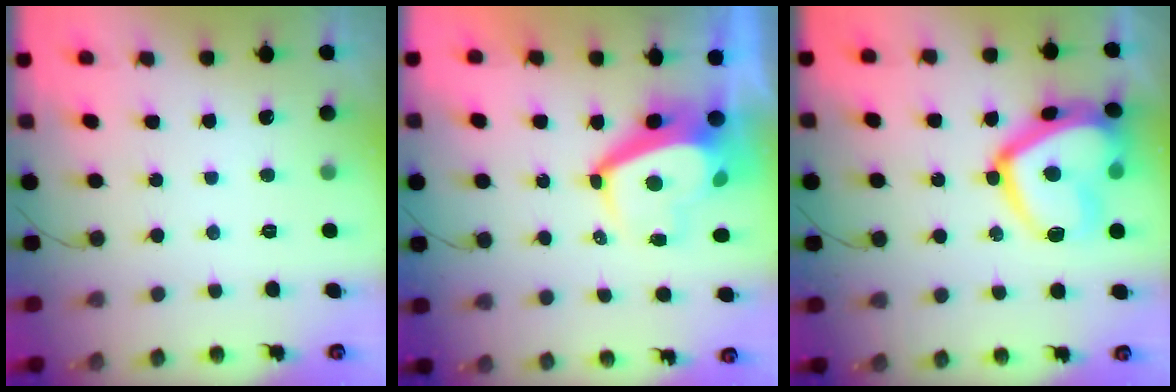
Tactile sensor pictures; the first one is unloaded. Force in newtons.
{"total": 9.5, "press": 9.4, "slide": 1.1}
{"total": 20.3, "press": 20.2, "slide": 1.7}